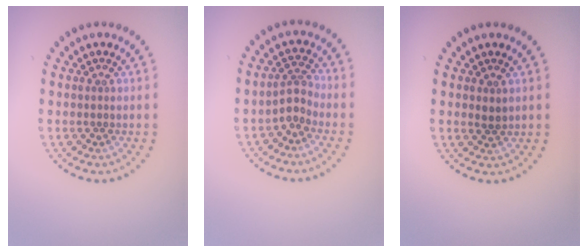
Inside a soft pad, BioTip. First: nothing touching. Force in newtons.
{"total": 1.9, "press": 1.4, "slide": 1.3}
{"total": 0.9, "press": 0.8, "slide": 0.4}